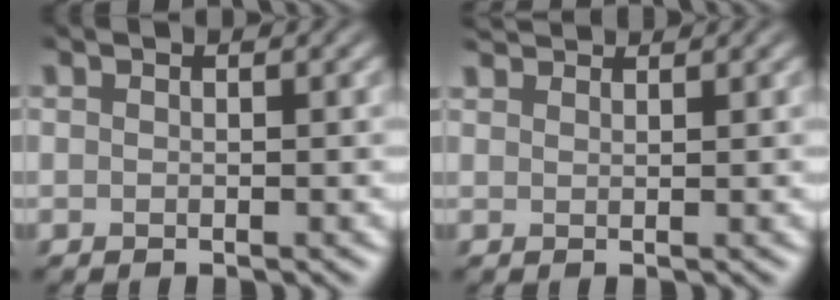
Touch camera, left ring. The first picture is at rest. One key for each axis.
{"total": 2.9, "fx": 2.8, "fy": 0.3, "fz": 0.7, "tx": -0.013, "ty": 0.005, "tz": 0.037}